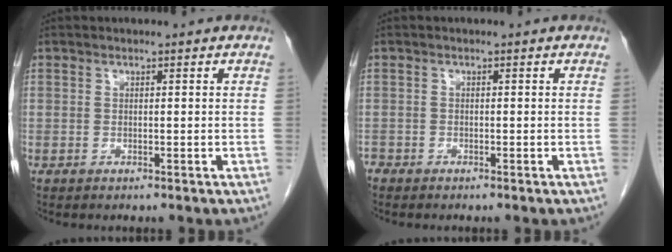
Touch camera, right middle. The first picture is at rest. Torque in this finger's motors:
{"motor_torque": [0.03, -0.02, -0.01, 0.00]}